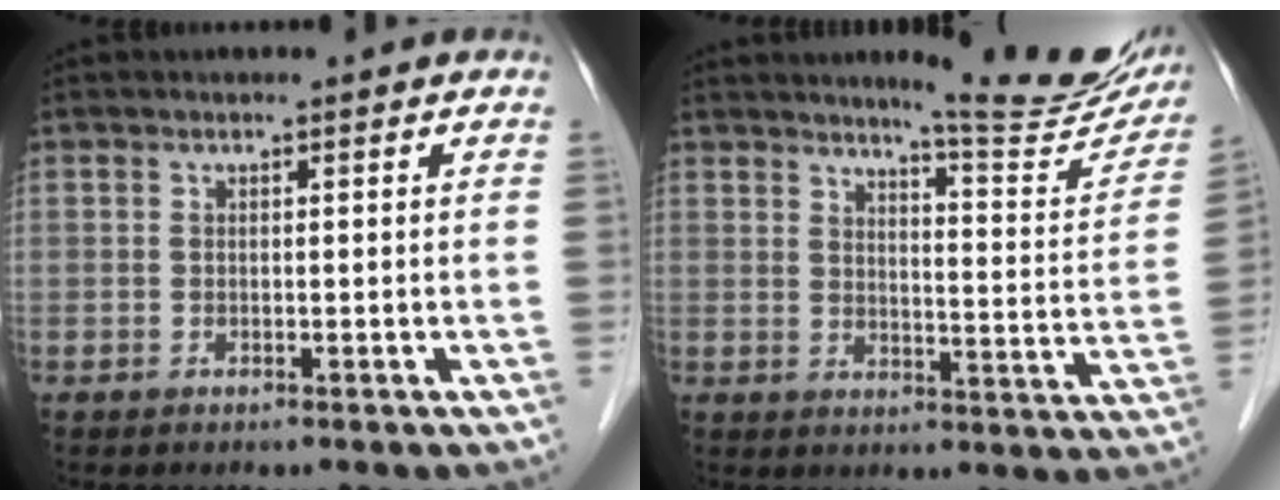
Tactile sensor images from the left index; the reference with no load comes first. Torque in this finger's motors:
{"motor_torque": [0.14, -1.06, 0.23, 0.04]}